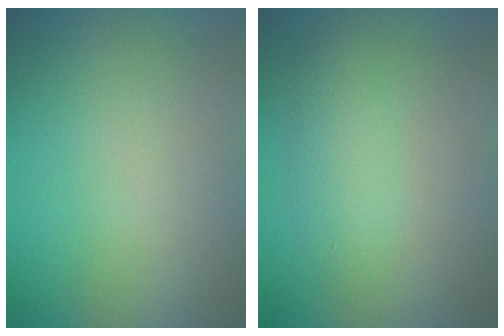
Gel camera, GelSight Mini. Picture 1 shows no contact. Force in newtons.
{"total": 2.2, "press": 2.2, "slide": 0.1}